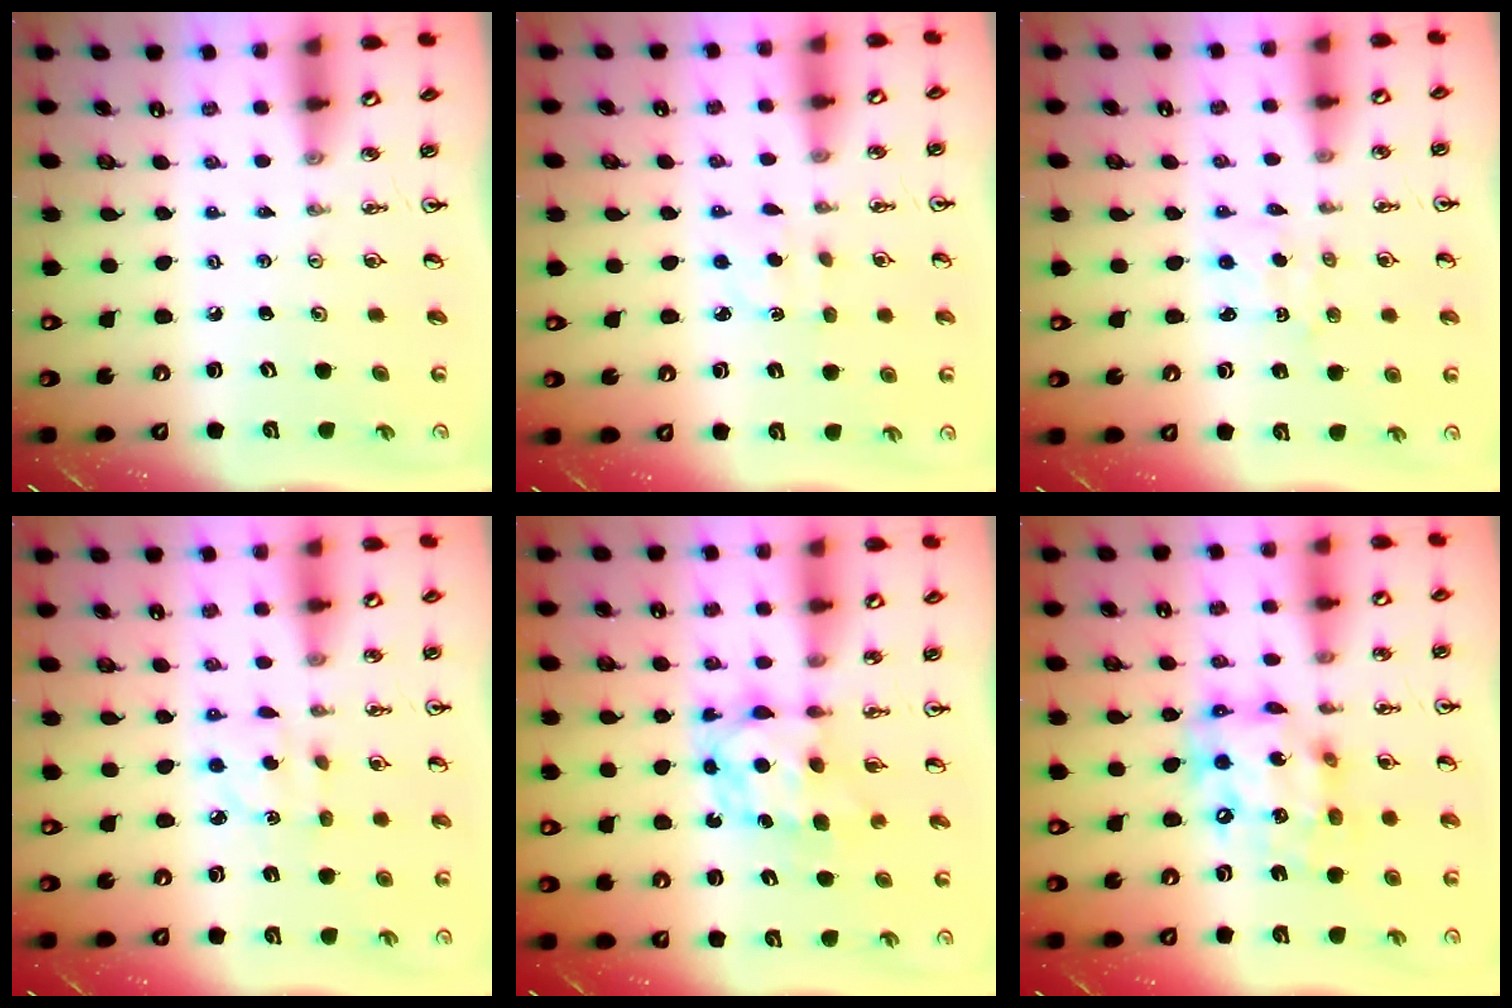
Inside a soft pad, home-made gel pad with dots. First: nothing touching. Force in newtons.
{"total": 2.0, "press": 1.9, "slide": 0.7}
{"total": 1.8, "press": 1.7, "slide": 0.3}
{"total": 2.9, "press": 2.9, "slide": 0.0}
{"total": 6.2, "press": 6.2, "slide": 0.5}
{"total": 14.7, "press": 14.7, "slide": 1.0}